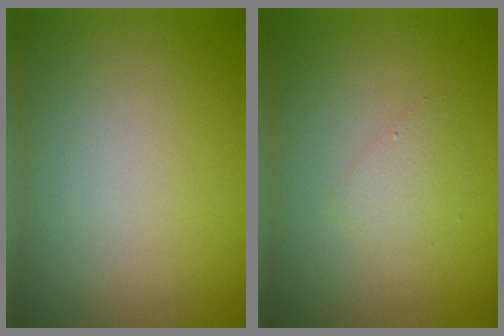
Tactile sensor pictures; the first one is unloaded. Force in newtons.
{"total": 1.3, "press": 1.3, "slide": 0.1}